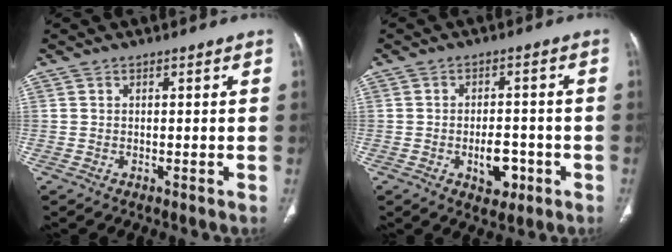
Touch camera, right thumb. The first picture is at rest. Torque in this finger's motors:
{"motor_torque": [0.94, 0.68, 0.87, -0.50, 0.20]}